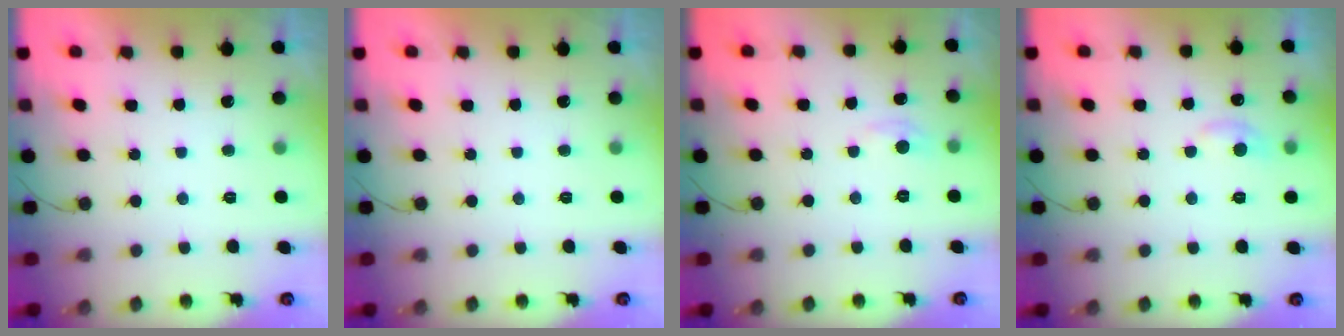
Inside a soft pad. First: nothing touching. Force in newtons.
{"total": 0.0}
{"total": 4.0, "press": 3.9, "slide": 0.6}
{"total": 5.3, "press": 5.2, "slide": 0.7}